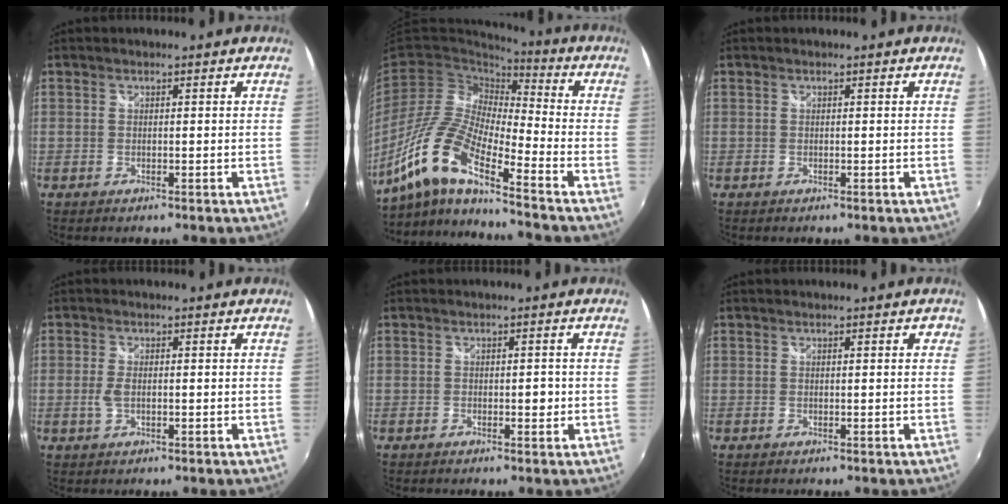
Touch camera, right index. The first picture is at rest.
{"total": 15.3, "force": [-10.0, 2.8, 11.2], "torque": [-0.221, -0.005, -0.214]}
{"total": 0.0}
{"total": 2.5, "force": [-0.5, 1.2, 2.1], "torque": [-0.045, -0.001, -0.011]}
{"total": 1.8, "force": [-0.5, 1.2, 1.2], "torque": [-0.015, 0.001, -0.009]}
{"total": 1.0, "force": [0.3, 0.5, 0.7], "torque": [-0.010, 0.004, 0.004]}